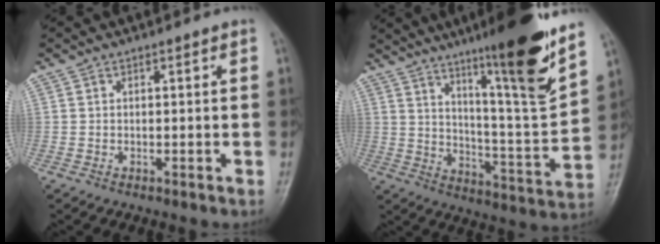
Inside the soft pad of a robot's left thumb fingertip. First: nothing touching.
{"total": 19.5, "force": [12.8, 1.2, 14.8], "torque": [-0.199, -0.073, 0.205]}